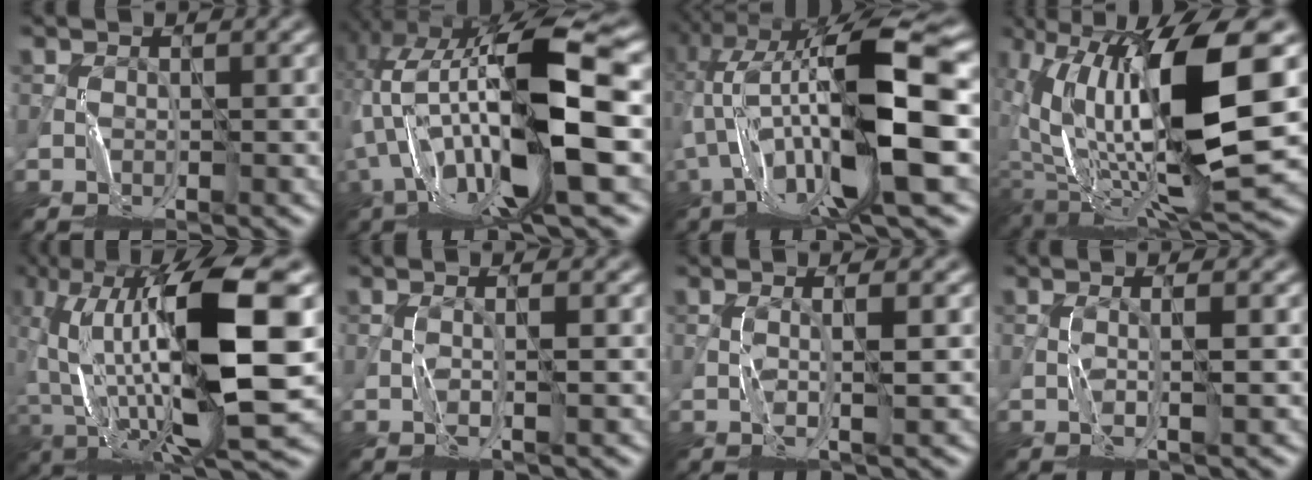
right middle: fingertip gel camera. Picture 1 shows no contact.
{"total": 15.6, "force": [-1.3, 4.6, 14.8], "torque": [-0.281, 0.017, -0.014]}
{"total": 14.9, "force": [0.1, 4.0, 14.4], "torque": [-0.273, 0.022, 0.013]}
{"total": 15.3, "force": [1.1, 5.6, 14.2], "torque": [-0.272, 0.001, 0.029]}
{"total": 15.1, "force": [-0.5, 4.9, 14.3], "torque": [-0.272, 0.025, -0.013]}
{"total": 1.2, "force": [0.0, 0.1, 1.2], "torque": [-0.019, 0.001, -0.002]}
{"total": 2.0, "force": [0.2, 0.3, 2.0], "torque": [-0.028, 0.000, 0.004]}
{"total": 1.6, "force": [0.1, 0.2, 1.6], "torque": [-0.022, 0.001, -0.001]}